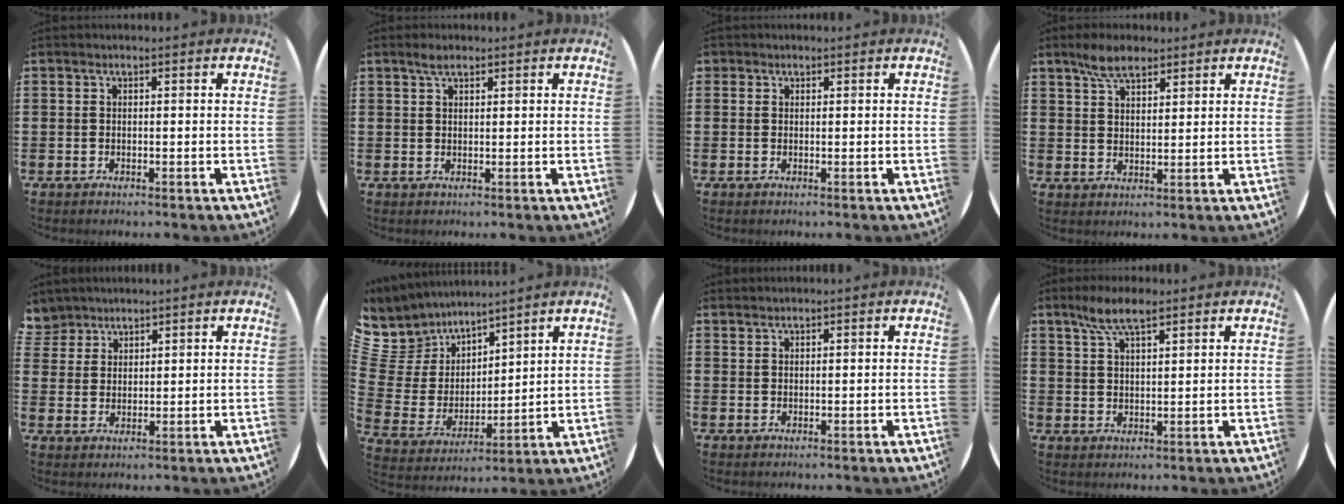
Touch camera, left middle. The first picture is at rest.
{"total": 2.1, "force": [1.5, 0.8, 1.2], "torque": [-0.016, 0.004, 0.025]}
{"total": 0.6, "force": [0.4, 0.4, -0.1], "torque": [0.002, 0.004, 0.008]}
{"total": 5.2, "force": [4.1, 2.1, 2.4], "torque": [-0.047, -0.001, 0.074]}
{"total": 3.8, "force": [3.4, 1.6, -0.4], "torque": [-0.005, -0.007, 0.067]}
{"total": 7.4, "force": [5.9, 4.5, -0.3], "torque": [-0.051, -0.048, 0.111]}
{"total": 1.1, "force": [1.1, 0.1, -0.3], "torque": [0.004, 0.002, 0.021]}
{"total": 5.9, "force": [4.3, 1.6, 3.6], "torque": [-0.081, 0.001, 0.077]}